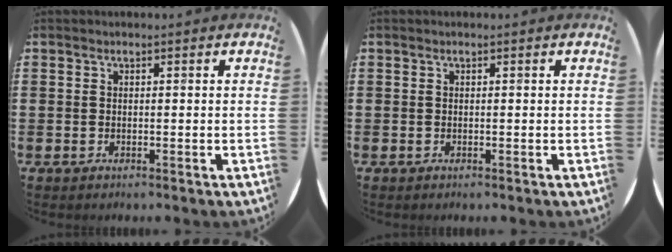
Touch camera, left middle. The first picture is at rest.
{"total": 0.0}